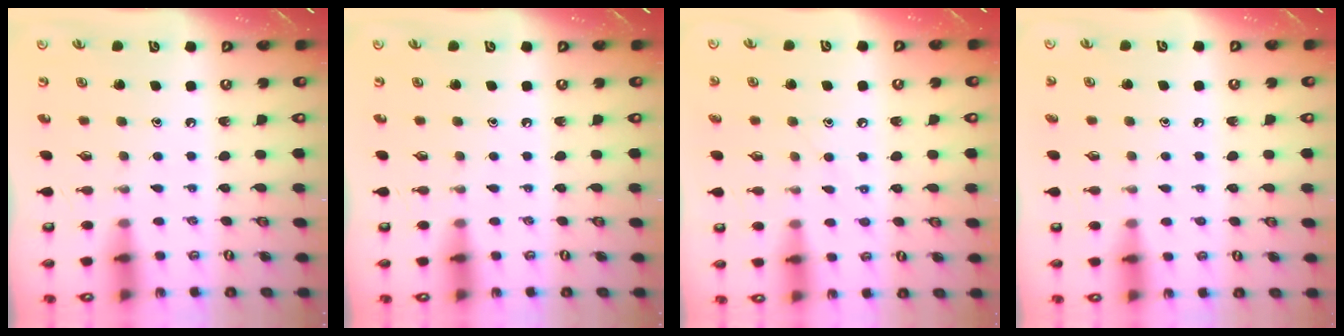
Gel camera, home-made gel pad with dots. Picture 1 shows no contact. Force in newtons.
{"total": 0.0}
{"total": 6.4, "press": 6.4, "slide": 0.3}
{"total": 2.0, "press": 2.0, "slide": 0.2}